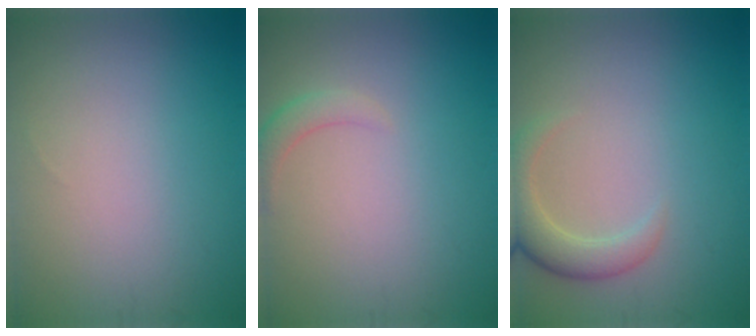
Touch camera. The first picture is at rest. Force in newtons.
{"total": 1.6, "press": 1.6, "slide": 0.3}
{"total": 3.2, "press": 3.2, "slide": 0.3}